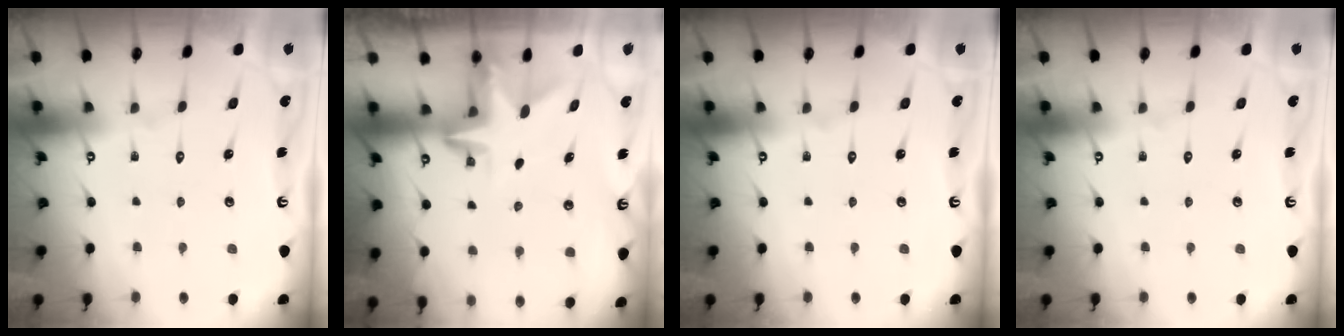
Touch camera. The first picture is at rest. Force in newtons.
{"total": 3.2, "press": 3.2, "slide": 0.2}
{"total": 0.0}
{"total": 0.0}